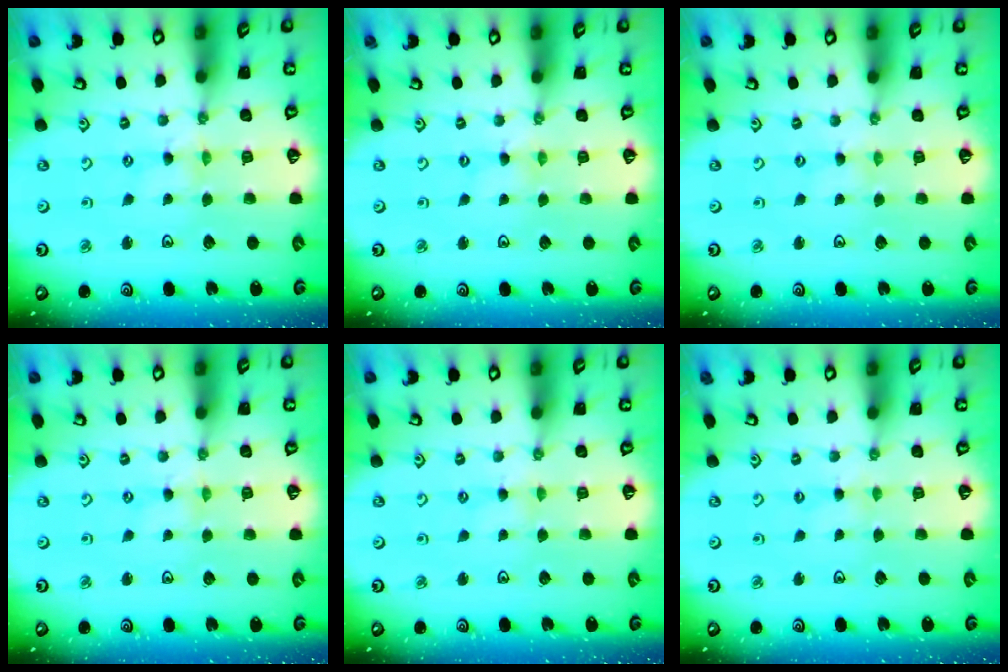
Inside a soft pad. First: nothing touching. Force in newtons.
{"total": 0.0}
{"total": 0.0}
{"total": 0.0}
{"total": 1.6, "press": 1.5, "slide": 0.4}
{"total": 1.9, "press": 1.9, "slide": 0.4}